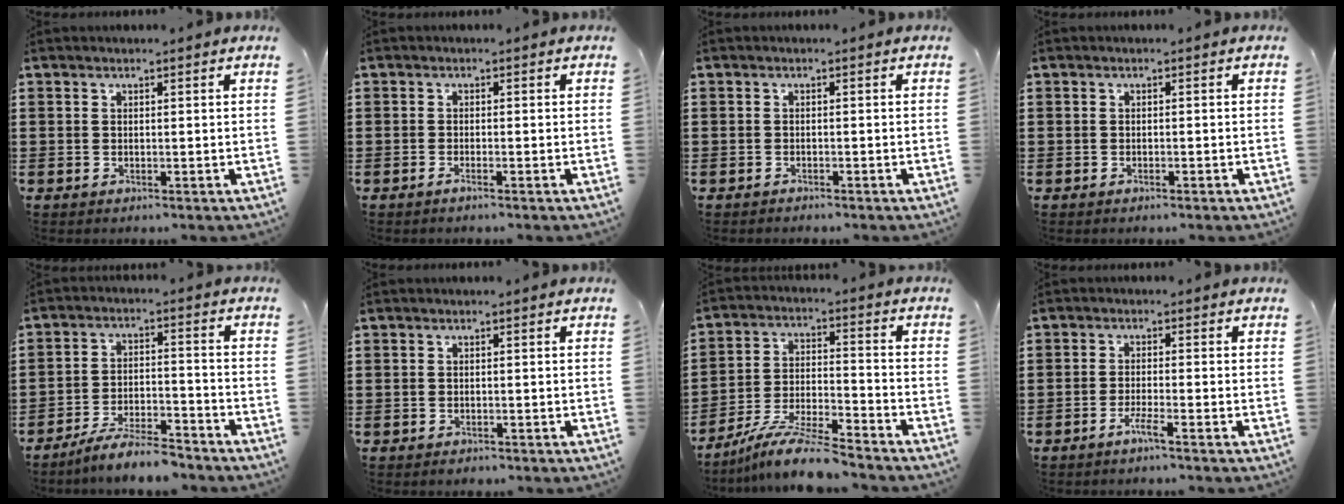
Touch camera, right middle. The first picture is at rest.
{"total": 0.9, "force": [-0.7, 0.0, 0.6], "torque": [-0.010, -0.003, -0.012]}
{"total": 0.8, "force": [-0.8, 0.1, 0.0], "torque": [-0.003, 0.001, -0.016]}
{"total": 0.6, "force": [-0.5, 0.1, 0.3], "torque": [-0.008, -0.002, -0.010]}
{"total": 6.6, "force": [-6.1, 0.4, 2.6], "torque": [-0.051, 0.000, -0.117]}
{"total": 0.6, "force": [-0.6, 0.2, 0.1], "torque": [-0.004, -0.001, -0.013]}
{"total": 9.7, "force": [-8.7, 0.6, 4.3], "torque": [-0.079, 0.013, -0.169]}
{"total": 2.7, "force": [-1.9, -0.1, 1.8], "torque": [-0.038, 0.000, -0.039]}